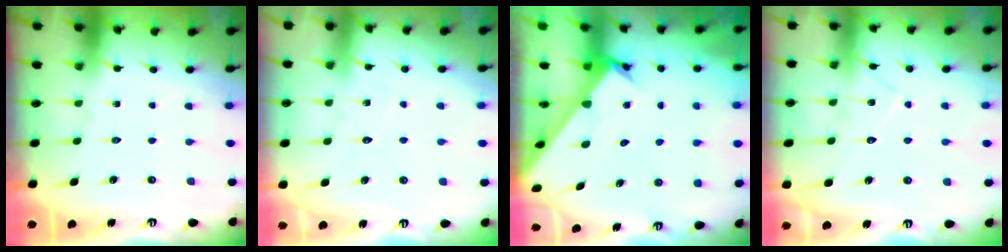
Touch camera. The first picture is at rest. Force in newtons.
{"total": 3.2, "press": 3.2, "slide": 0.4}
{"total": 2.2, "press": 2.2, "slide": 0.2}
{"total": 7.9, "press": 7.9, "slide": 0.5}